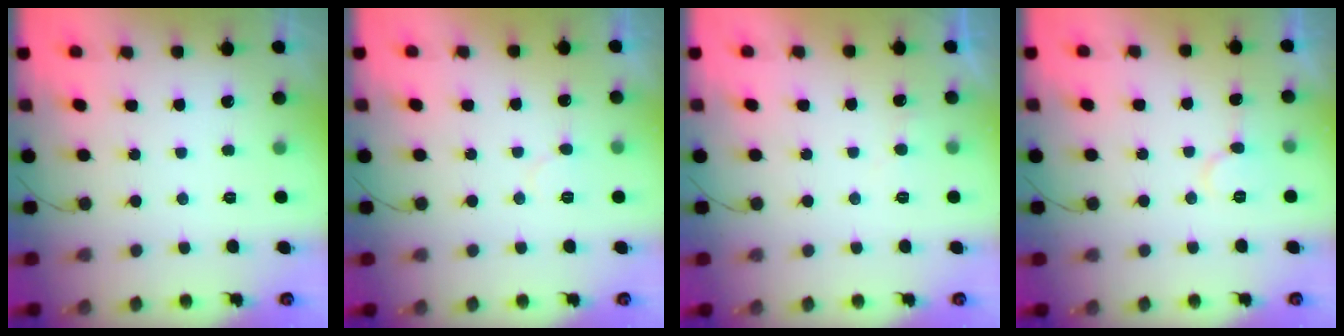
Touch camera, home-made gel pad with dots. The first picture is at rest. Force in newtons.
{"total": 4.8, "press": 4.8, "slide": 0.4}
{"total": 3.7, "press": 3.7, "slide": 0.4}
{"total": 6.9, "press": 6.9, "slide": 0.3}